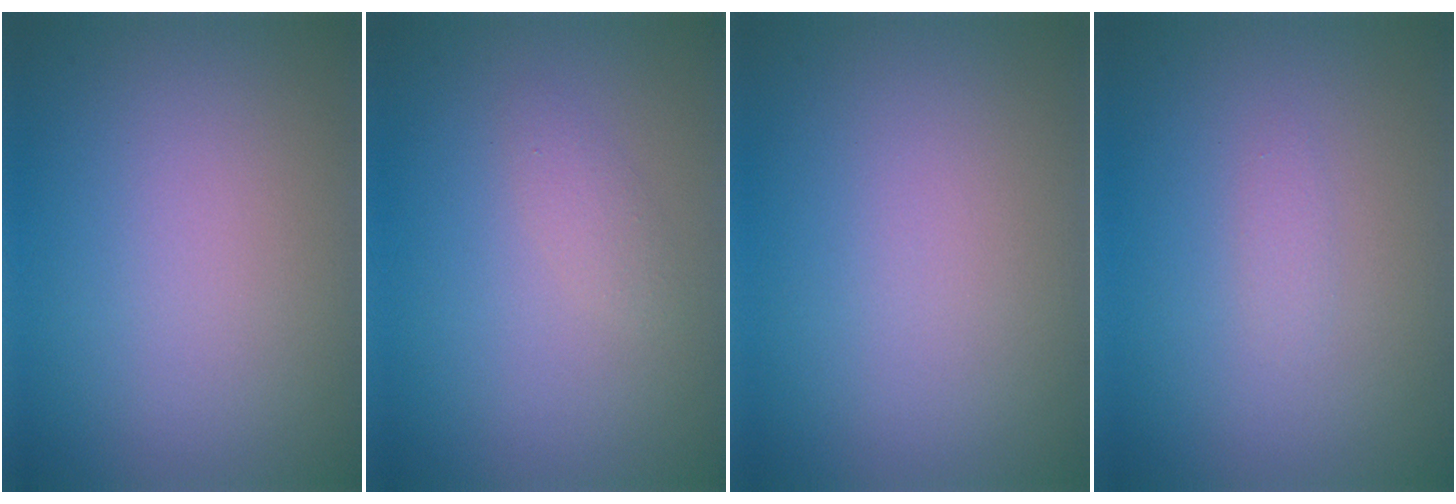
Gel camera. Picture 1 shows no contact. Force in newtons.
{"total": 1.1, "press": 1.1, "slide": 0.1}
{"total": 0.0}
{"total": 0.7, "press": 0.7, "slide": 0.0}